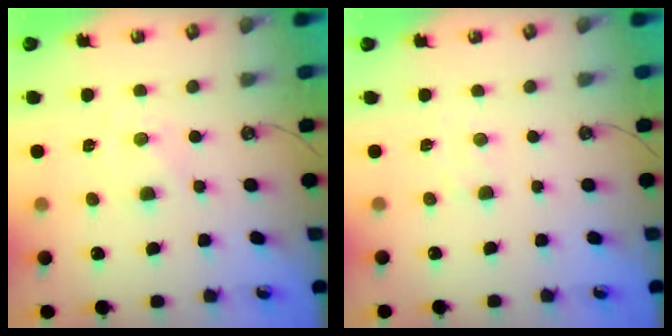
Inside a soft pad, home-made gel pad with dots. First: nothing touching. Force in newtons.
{"total": 4.0, "press": 4.0, "slide": 0.5}